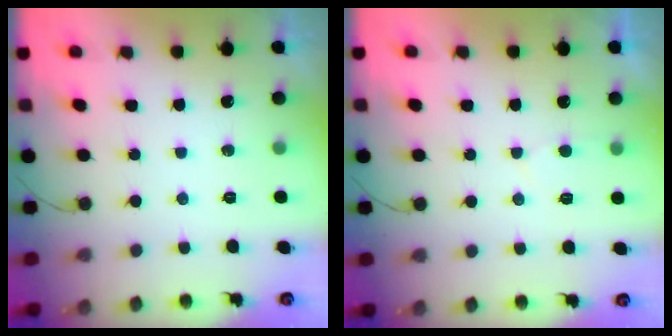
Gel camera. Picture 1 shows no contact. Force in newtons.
{"total": 2.3, "press": 2.3, "slide": 0.2}